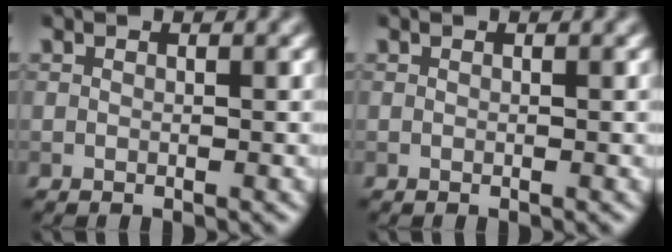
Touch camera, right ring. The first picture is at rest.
{"total": 0.0}